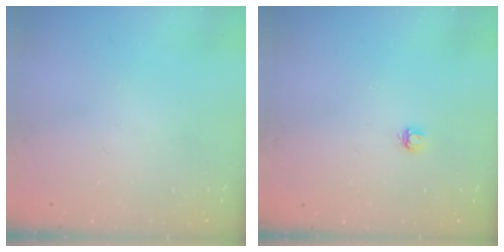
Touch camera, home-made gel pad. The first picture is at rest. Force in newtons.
{"total": 3.2, "press": 3.2, "slide": 0.3}